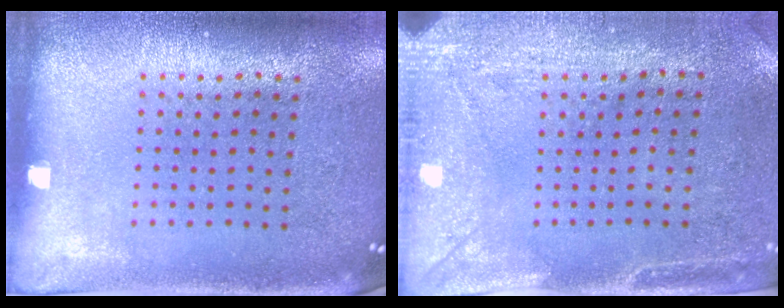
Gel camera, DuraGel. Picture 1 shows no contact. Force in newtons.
{"total": 3.0, "press": 2.3, "slide": 1.8}